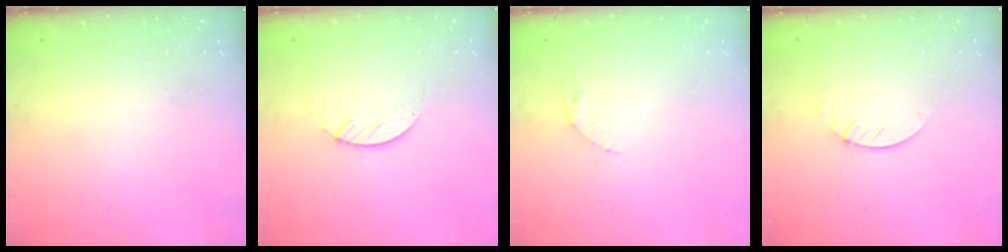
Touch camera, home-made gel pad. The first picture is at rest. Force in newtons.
{"total": 2.1, "press": 2.1, "slide": 0.2}
{"total": 3.5, "press": 3.4, "slide": 0.4}
{"total": 2.1, "press": 2.1, "slide": 0.2}